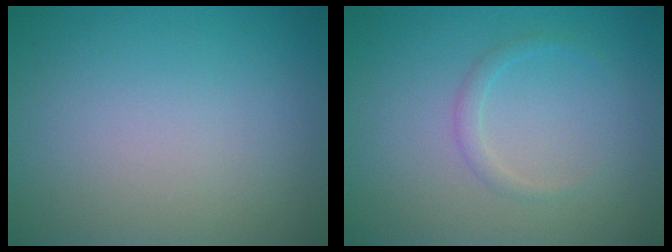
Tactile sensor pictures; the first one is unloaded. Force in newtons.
{"total": 1.1, "press": 1.1, "slide": 0.1}